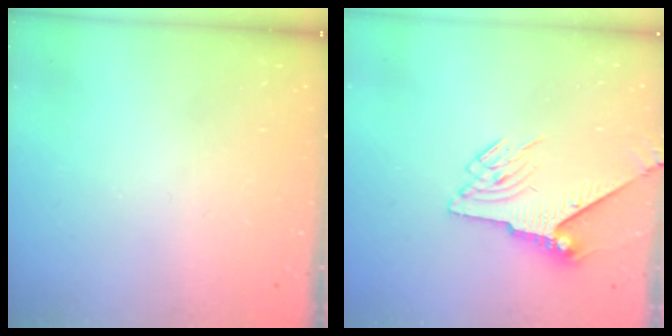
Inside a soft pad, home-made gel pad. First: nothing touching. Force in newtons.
{"total": 7.0, "press": 6.9, "slide": 1.1}